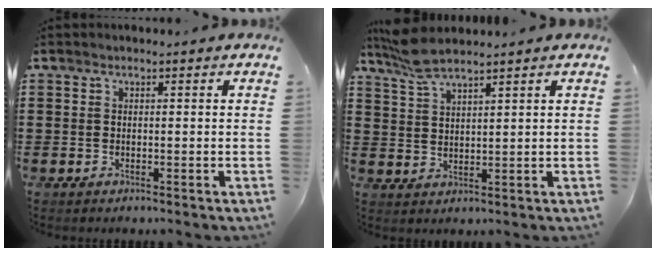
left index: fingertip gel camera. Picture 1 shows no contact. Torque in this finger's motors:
{"motor_torque": [0.26, -0.32, 0.13, 0.04]}